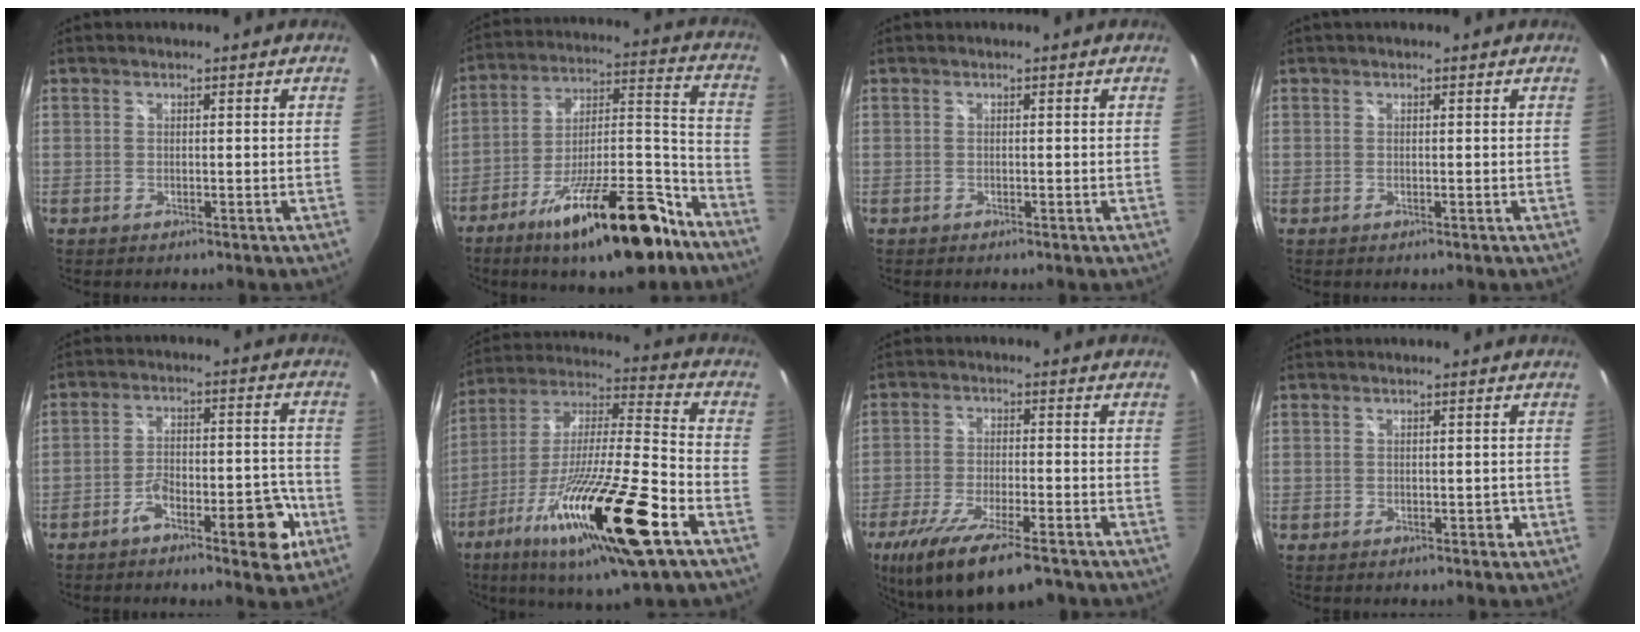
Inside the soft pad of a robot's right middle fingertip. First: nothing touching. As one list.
[{"total": 22.7, "force": [-15.0, 6.1, 15.9], "torque": [-0.252, 0.002, -0.234]}, {"total": 0.0}, {"total": 1.4, "force": [1.0, 0.6, 0.8], "torque": [-0.011, 0.007, 0.012]}, {"total": 10.0, "force": [-5.8, 3.1, 7.4], "torque": [-0.119, 0.013, -0.080]}, {"total": 25.8, "force": [-13.1, 3.1, 22.0], "torque": [-0.398, -0.057, -0.230]}, {"total": 15.5, "force": [-10.9, 3.8, 10.4], "torque": [-0.211, -0.049, -0.185]}, {"total": 1.1, "force": [-0.5, 0.9, 0.4], "torque": [-0.003, 0.001, -0.004]}]